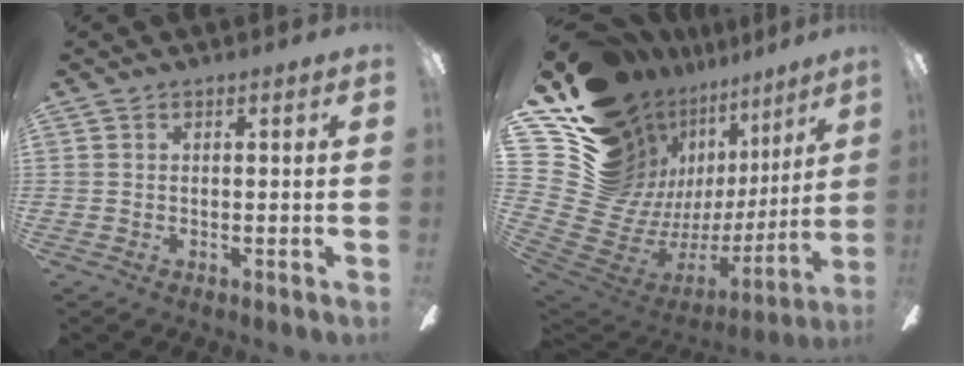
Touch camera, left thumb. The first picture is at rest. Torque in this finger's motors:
{"motor_torque": [2.99, 2.02, 1.41, -1.36, 0.19]}